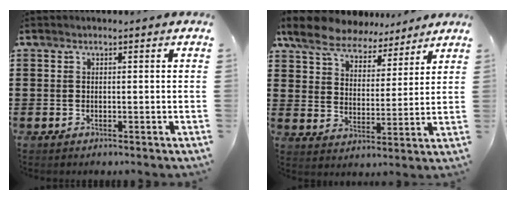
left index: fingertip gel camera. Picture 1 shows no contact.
{"total": 8.0, "force": [7.2, 2.8, 2.2], "torque": [-0.081, -0.029, 0.131]}